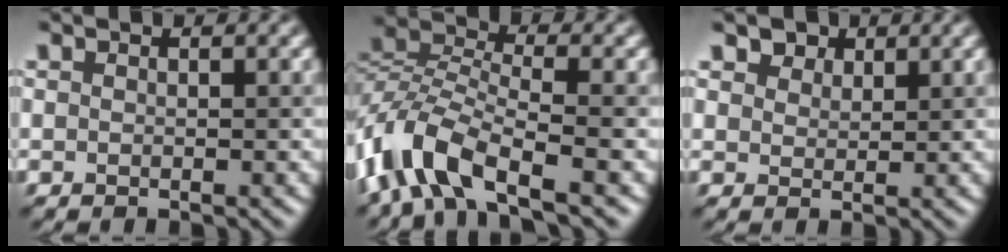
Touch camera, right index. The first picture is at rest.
{"total": 8.2, "force": [-4.6, 3.2, 6.0], "torque": [-0.128, 0.007, -0.102]}
{"total": 3.1, "force": [2.3, 1.8, 0.9], "torque": [-0.029, -0.013, 0.044]}